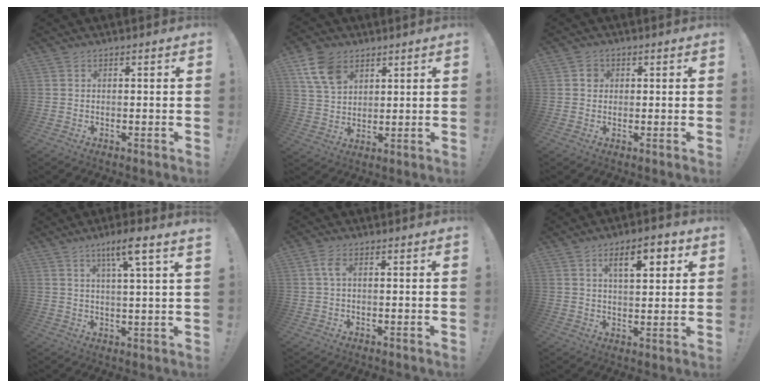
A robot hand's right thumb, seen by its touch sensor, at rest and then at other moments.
{"total": 10.9, "force": [5.8, 7.2, 5.7], "torque": [-0.104, -0.015, 0.118]}
{"total": 2.4, "force": [0.4, 2.2, 0.9], "torque": [-0.005, 0.001, 0.004]}
{"total": 7.7, "force": [4.2, -0.4, 6.4], "torque": [-0.101, -0.019, 0.060]}
{"total": 2.8, "force": [0.4, 0.9, 2.7], "torque": [-0.053, 0.005, 0.008]}
{"total": 9.5, "force": [4.2, 3.6, 7.8], "torque": [-0.109, -0.008, 0.065]}